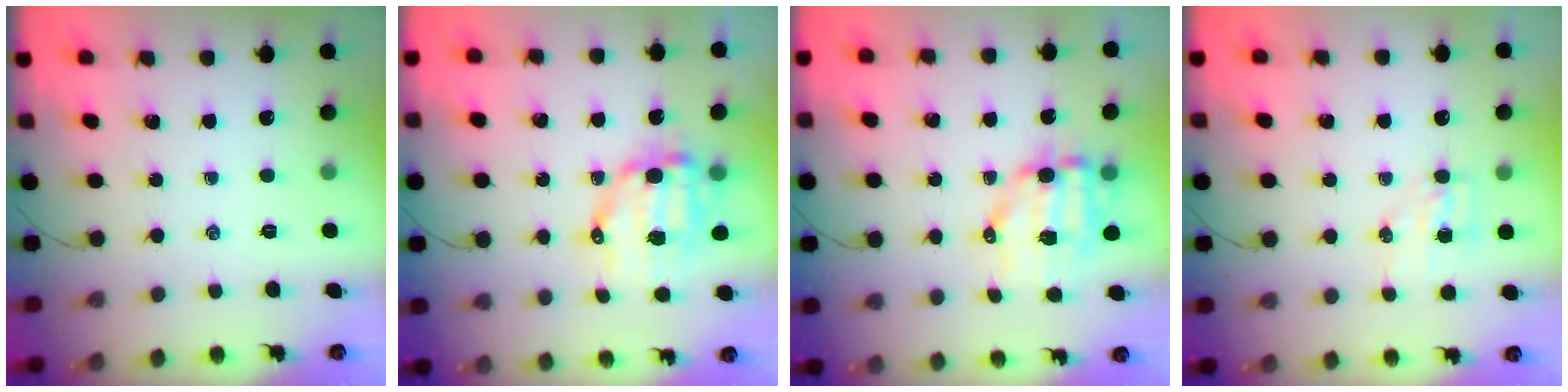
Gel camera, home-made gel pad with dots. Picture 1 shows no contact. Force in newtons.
{"total": 10.5, "press": 10.3, "slide": 2.2}
{"total": 9.0, "press": 8.7, "slide": 2.0}
{"total": 4.3, "press": 4.3, "slide": 0.7}